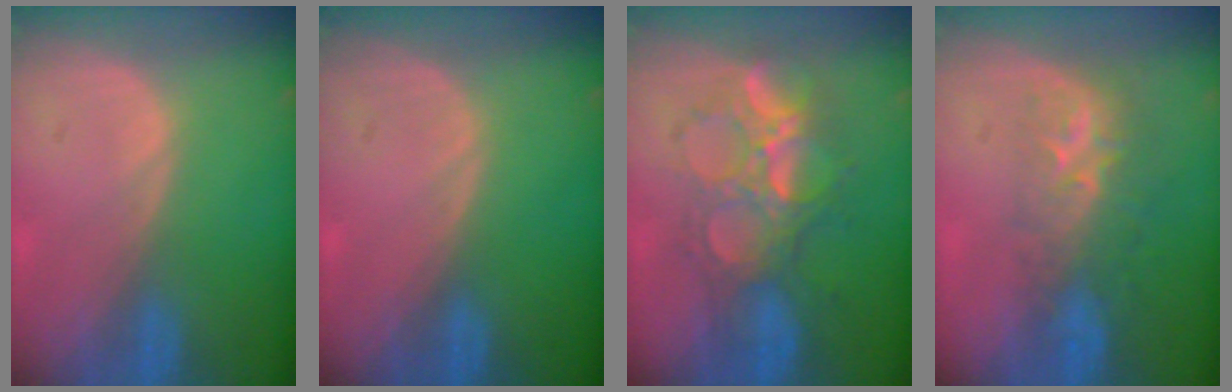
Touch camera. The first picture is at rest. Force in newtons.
{"total": 0.0}
{"total": 8.9, "press": 8.5, "slide": 2.8}
{"total": 8.7, "press": 7.1, "slide": 5.0}